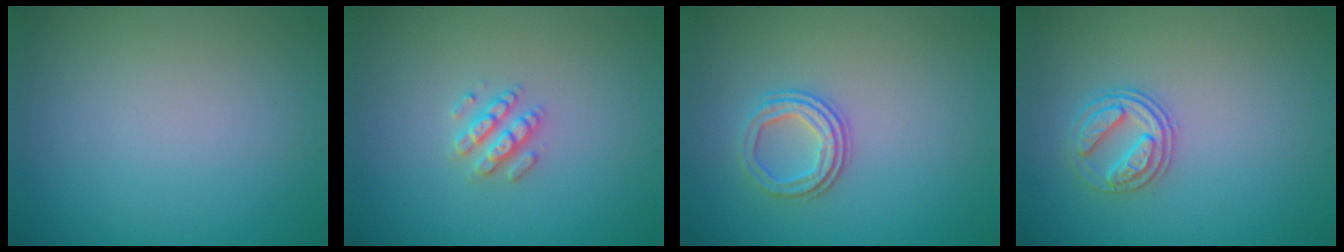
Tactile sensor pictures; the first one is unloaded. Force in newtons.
{"total": 2.5, "press": 2.4, "slide": 0.5}
{"total": 2.7, "press": 2.3, "slide": 1.4}
{"total": 2.6, "press": 2.5, "slide": 0.7}